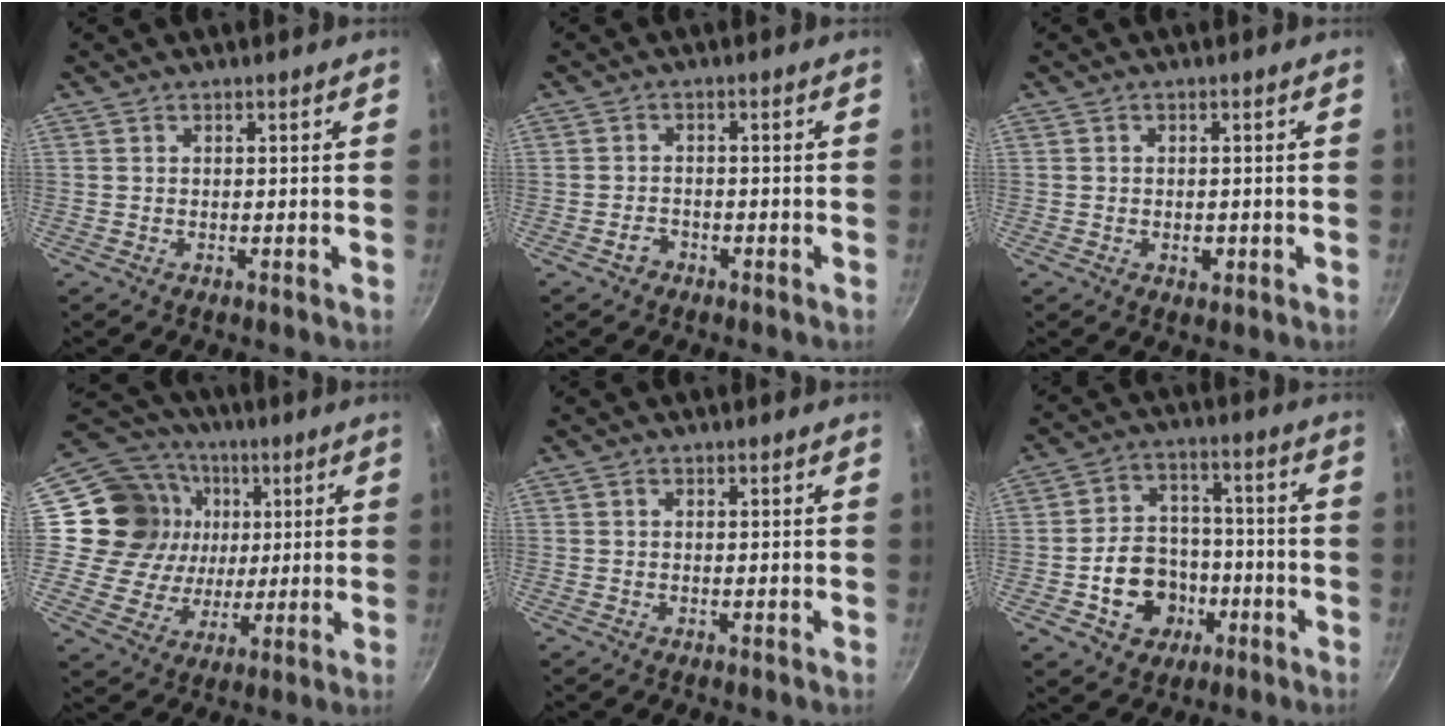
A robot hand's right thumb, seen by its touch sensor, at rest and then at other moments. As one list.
[{"total": 2.1, "force": [-1.4, 1.4, 0.6], "torque": [-0.004, 0.019, -0.020]}, {"total": 1.9, "force": [-0.5, 1.3, 1.2], "torque": [-0.017, 0.001, -0.007]}, {"total": 17.7, "force": [2.7, 16.3, 6.4], "torque": [-0.088, 0.016, 0.044]}, {"total": 0.6, "force": [0.2, 0.4, 0.4], "torque": [-0.007, 0.002, 0.003]}, {"total": 12.5, "force": [-4.0, 10.2, 6.0], "torque": [-0.067, 0.045, -0.057]}]